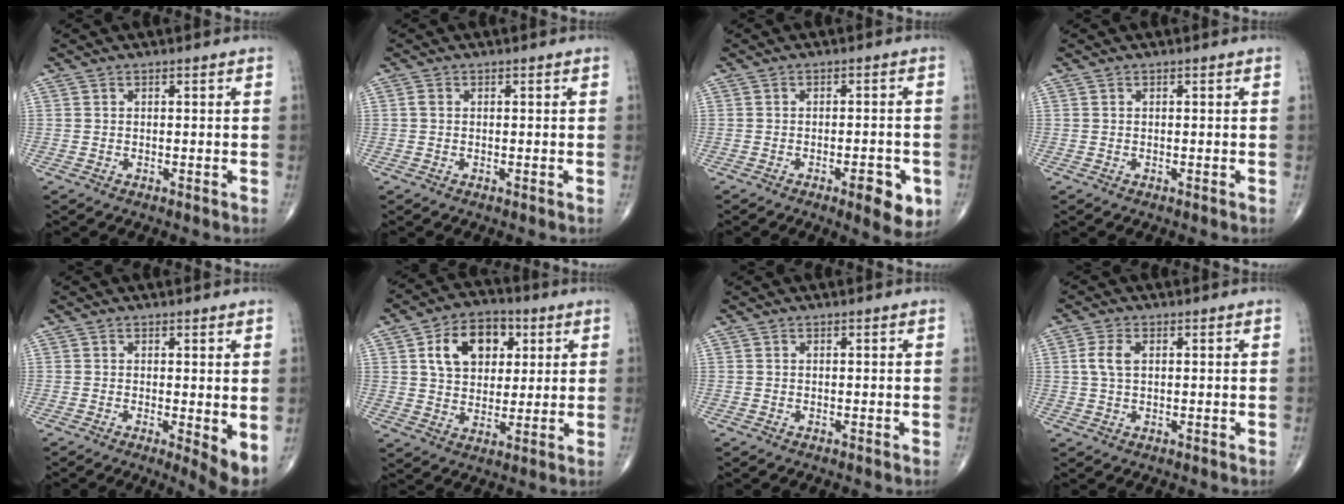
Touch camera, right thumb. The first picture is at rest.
{"total": 0.8, "force": [0.0, 0.6, 0.5], "torque": [-0.011, 0.000, -0.002]}
{"total": 6.9, "force": [-2.8, 2.3, 5.8], "torque": [-0.063, 0.002, -0.034]}
{"total": 0.0}
{"total": 4.6, "force": [-0.1, 1.2, 4.5], "torque": [-0.067, -0.015, -0.004]}
{"total": 12.8, "force": [4.2, 8.9, 8.2], "torque": [-0.097, -0.003, 0.069]}
{"total": 0.0}
{"total": 3.9, "force": [0.8, 2.1, 3.2], "torque": [-0.076, 0.006, 0.016]}